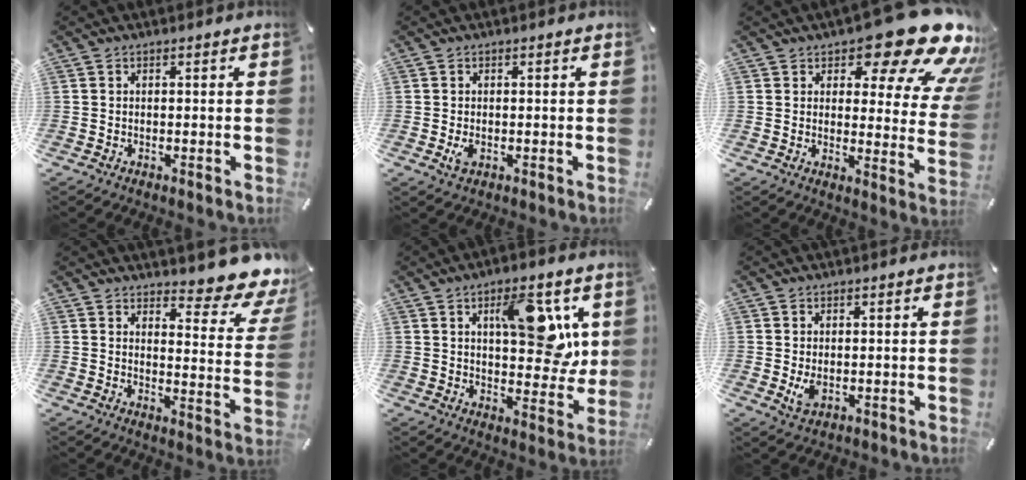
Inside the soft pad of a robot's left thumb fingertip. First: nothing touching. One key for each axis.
{"total": 2.2, "fx": -0.3, "fy": 1.2, "fz": 1.8, "tx": -0.047, "ty": -0.006, "tz": -0.009}
{"total": 18.6, "fx": 12.5, "fy": 6.9, "fz": 11.9, "tx": -0.154, "ty": -0.094, "tz": 0.206}
{"total": 9.9, "fx": 8.3, "fy": 3.3, "fz": 4.2, "tx": -0.043, "ty": -0.087, "tz": 0.140}
{"total": 14.2, "fx": 5.9, "fy": 7.1, "fz": 10.8, "tx": -0.133, "ty": -0.025, "tz": 0.094}
{"total": 3.4, "fx": -0.1, "fy": 2.0, "fz": 2.8, "tx": -0.063, "ty": -0.009, "tz": -0.007}